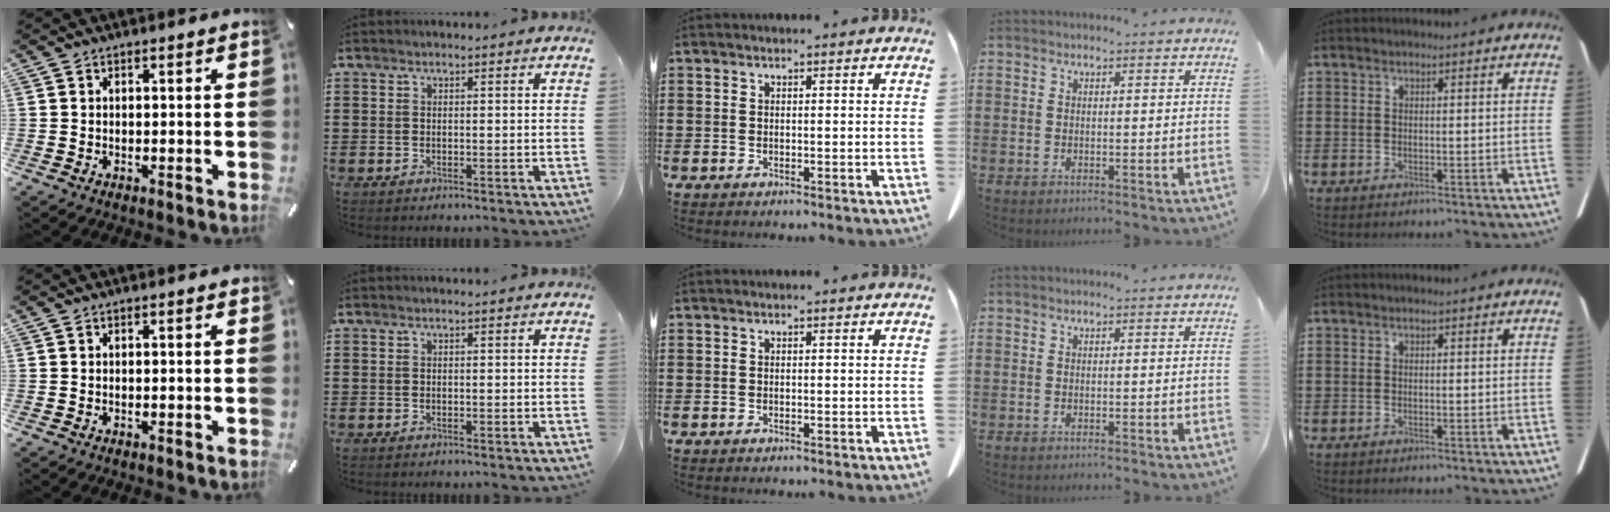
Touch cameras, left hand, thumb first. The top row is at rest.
{}